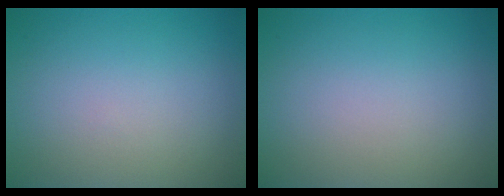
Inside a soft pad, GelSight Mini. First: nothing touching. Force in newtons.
{"total": 0.0}